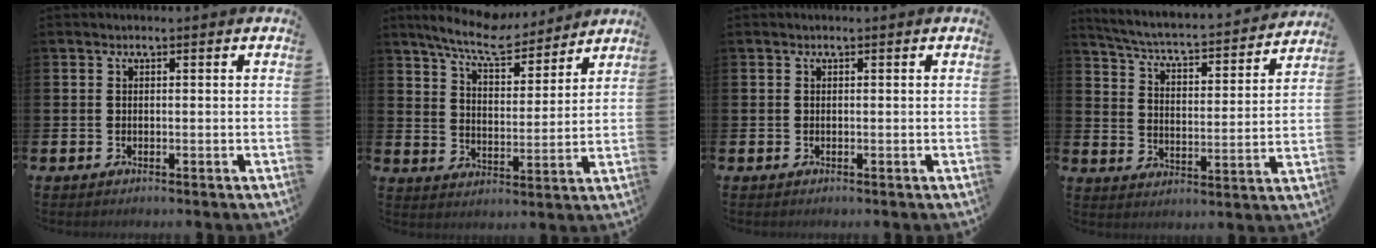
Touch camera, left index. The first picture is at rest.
{"total": 8.8, "force": [8.0, 1.8, 3.2], "torque": [-0.082, -0.044, 0.141]}
{"total": 0.0}
{"total": 4.8, "force": [4.5, 0.6, 1.7], "torque": [-0.060, -0.041, 0.068]}